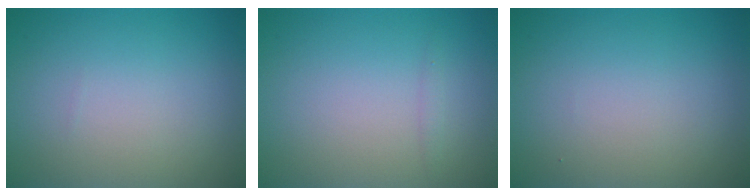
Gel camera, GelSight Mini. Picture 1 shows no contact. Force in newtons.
{"total": 0.5, "press": 0.5, "slide": 0.0}
{"total": 0.0}